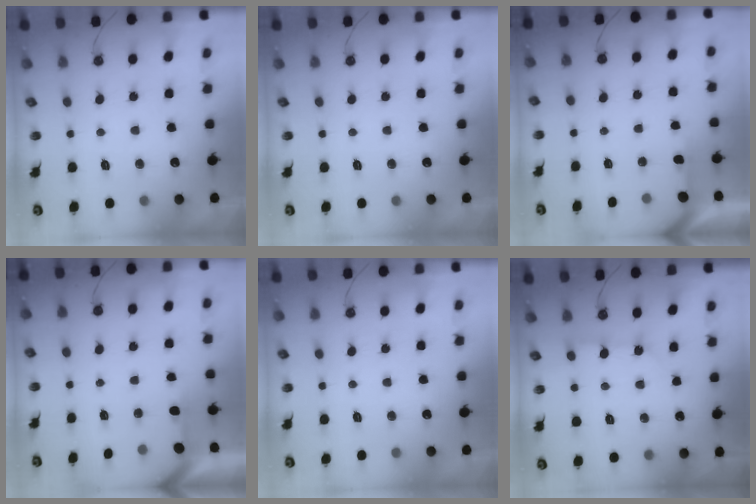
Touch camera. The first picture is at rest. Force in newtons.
{"total": 0.0}
{"total": 2.5, "press": 2.5, "slide": 0.2}
{"total": 1.2, "press": 1.2, "slide": 0.2}
{"total": 0.0}
{"total": 3.3, "press": 3.3, "slide": 0.5}